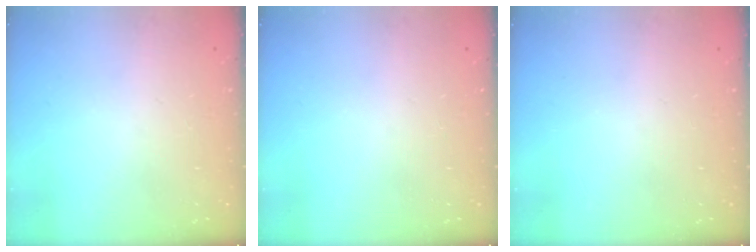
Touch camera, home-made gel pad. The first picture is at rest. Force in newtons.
{"total": 0.0}
{"total": 0.0}